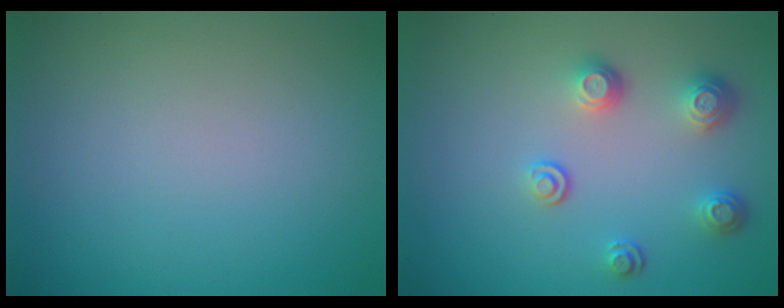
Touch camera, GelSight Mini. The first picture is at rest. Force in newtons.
{"total": 3.2, "press": 2.5, "slide": 1.9}